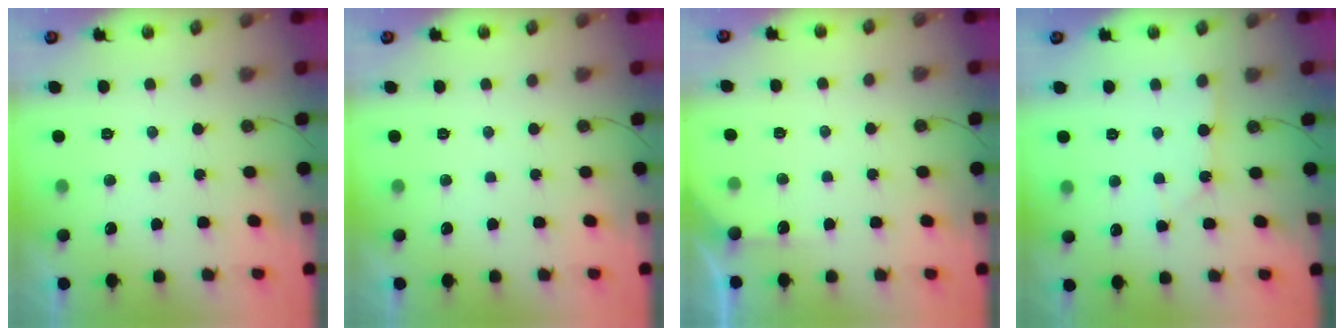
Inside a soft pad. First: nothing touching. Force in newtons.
{"total": 0.0}
{"total": 3.0, "press": 3.0, "slide": 0.3}
{"total": 2.4, "press": 2.3, "slide": 0.3}